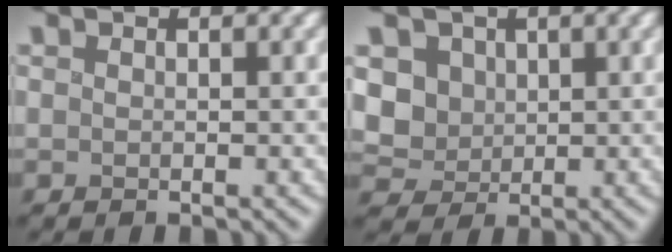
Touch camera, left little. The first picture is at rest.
{"total": 4.7, "force": [0.3, 4.1, 2.2], "torque": [-0.059, 0.007, -0.002]}